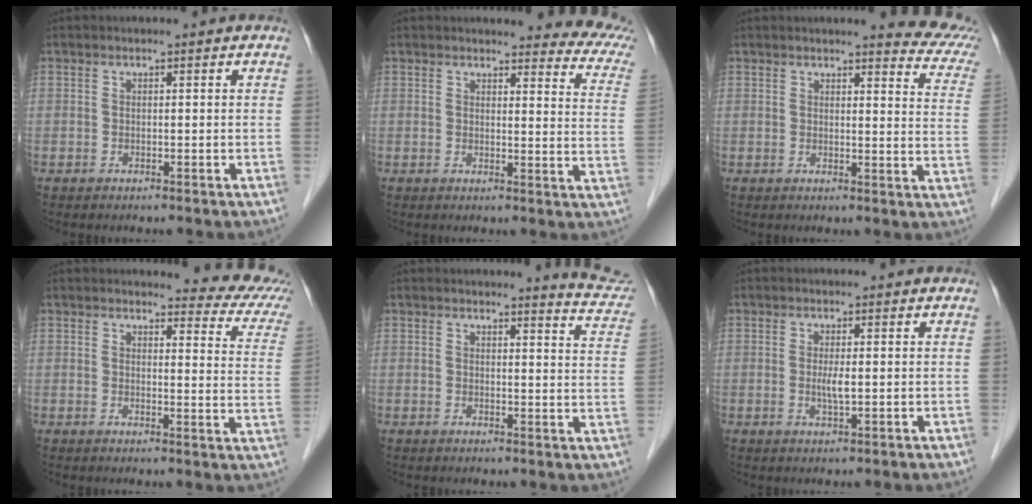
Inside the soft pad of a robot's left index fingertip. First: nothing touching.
{"total": 12.2, "force": [11.5, 1.9, 3.5], "torque": [-0.009, -0.060, 0.091]}
{"total": 9.4, "force": [8.6, 1.1, 3.5], "torque": [-0.023, -0.041, 0.065]}
{"total": 9.7, "force": [9.2, 1.7, 2.5], "torque": [-0.007, -0.052, 0.072]}
{"total": 7.4, "force": [7.3, 0.0, 0.6], "torque": [0.000, -0.056, 0.057]}
{"total": 2.0, "force": [0.1, 0.4, 2.0], "torque": [-0.042, -0.003, 0.002]}